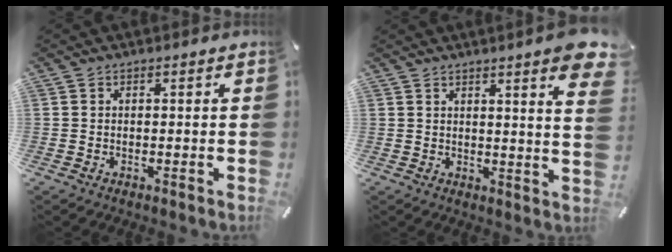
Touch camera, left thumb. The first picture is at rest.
{"total": 7.5, "force": [4.4, 0.6, 6.0], "torque": [-0.090, -0.027, 0.071]}